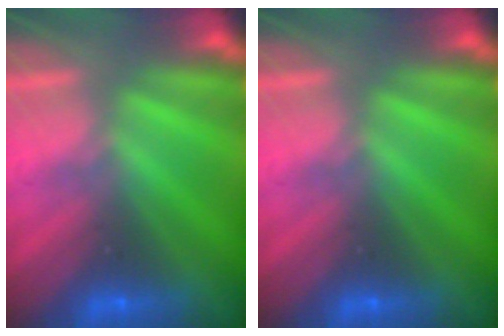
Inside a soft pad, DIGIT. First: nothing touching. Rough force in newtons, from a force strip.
{"total": 0.0}